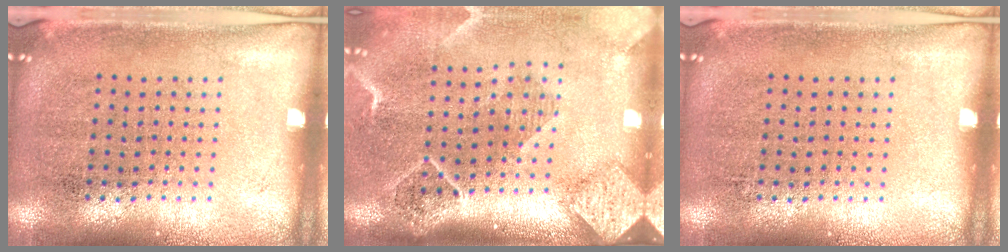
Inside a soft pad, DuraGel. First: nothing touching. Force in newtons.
{"total": 2.6, "press": 2.0, "slide": 1.6}
{"total": 0.0}